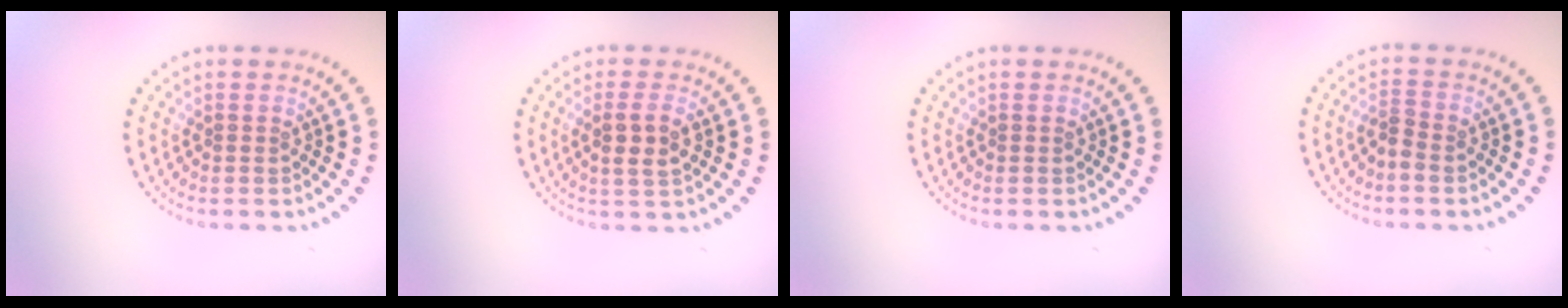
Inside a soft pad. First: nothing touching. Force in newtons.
{"total": 2.4, "press": 2.3, "slide": 0.7}
{"total": 0.0}
{"total": 1.4, "press": 1.2, "slide": 0.6}